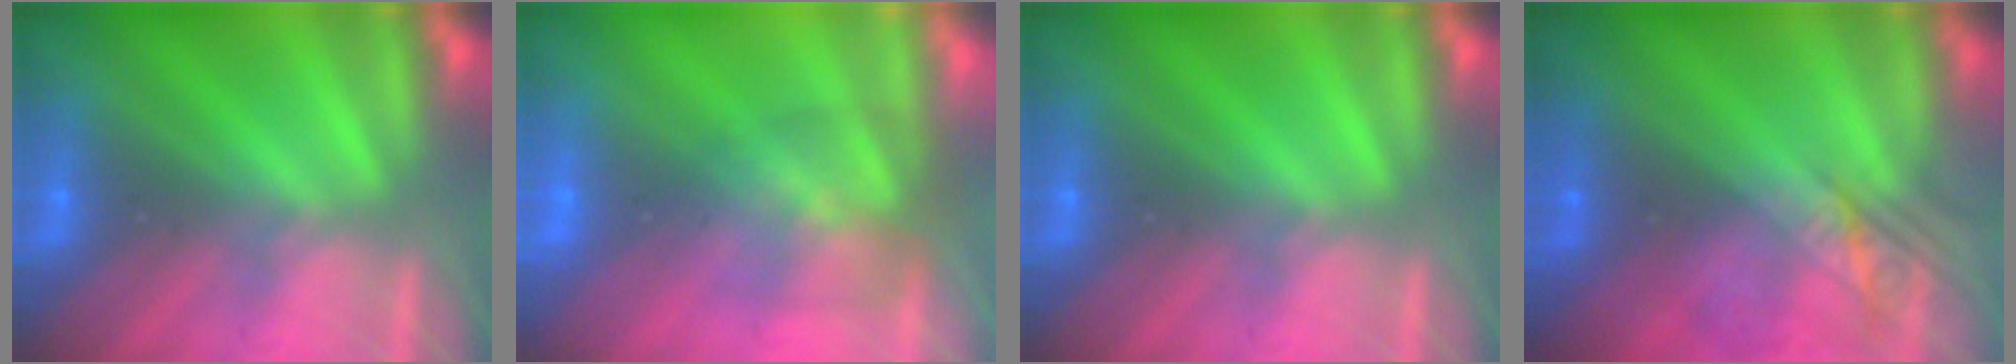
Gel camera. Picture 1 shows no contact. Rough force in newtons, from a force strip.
{"total": 6.9}
{"total": 0.0}
{"total": 2.4}